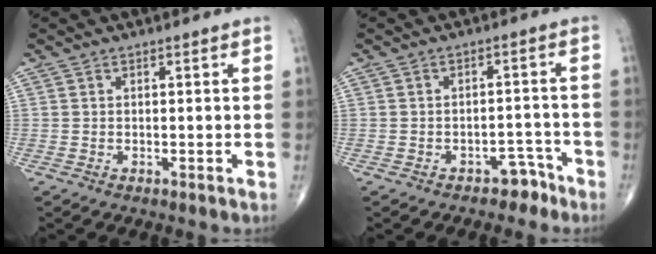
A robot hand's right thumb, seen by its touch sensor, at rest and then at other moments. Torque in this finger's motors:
{"motor_torque": [3.96, 1.05, 0.08, -0.45, -0.01]}